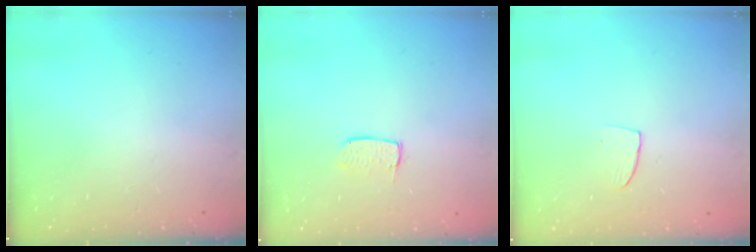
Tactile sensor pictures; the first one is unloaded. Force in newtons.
{"total": 5.2, "press": 5.1, "slide": 0.5}
{"total": 5.2, "press": 5.2, "slide": 0.4}